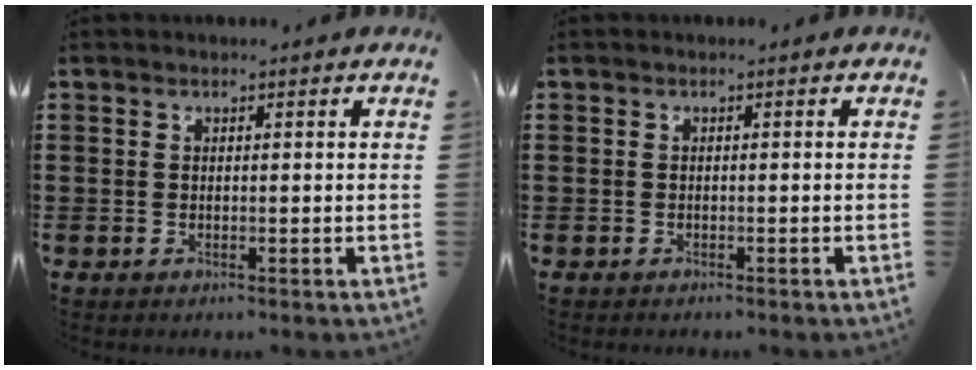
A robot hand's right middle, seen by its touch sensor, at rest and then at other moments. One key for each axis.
{"total": 0.7, "fx": -0.5, "fy": 0.4, "fz": -0.1, "tx": 0.003, "ty": 0.006, "tz": -0.014}